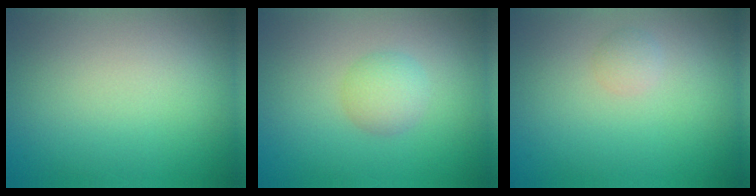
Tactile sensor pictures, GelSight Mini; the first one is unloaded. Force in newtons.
{"total": 2.0, "press": 2.0, "slide": 0.1}
{"total": 0.9, "press": 0.9, "slide": 0.1}